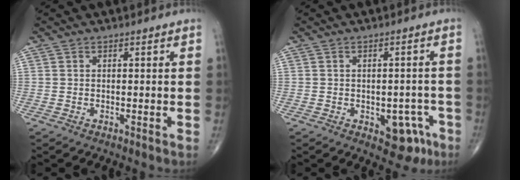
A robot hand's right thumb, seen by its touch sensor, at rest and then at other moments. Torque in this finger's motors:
{"motor_torque": [1.45, 1.27, 0.21, -0.42, 0.07]}